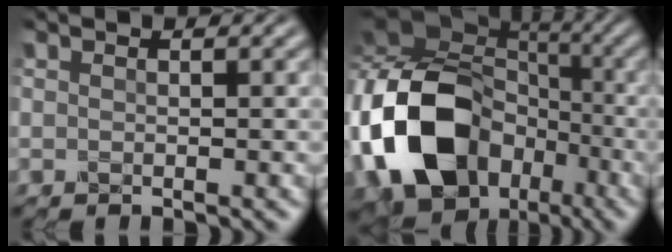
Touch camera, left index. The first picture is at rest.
{"total": 21.3, "force": [-6.9, 17.3, 10.3], "torque": [-0.210, -0.042, -0.143]}